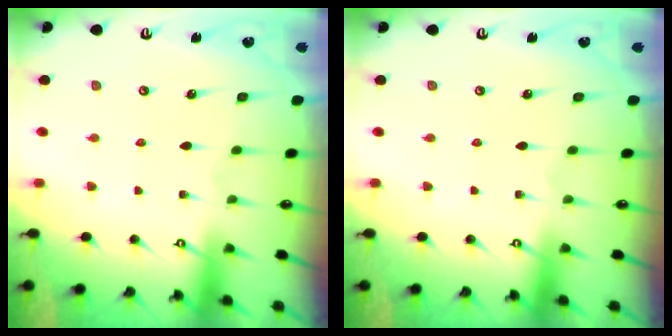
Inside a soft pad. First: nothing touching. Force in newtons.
{"total": 0.0}